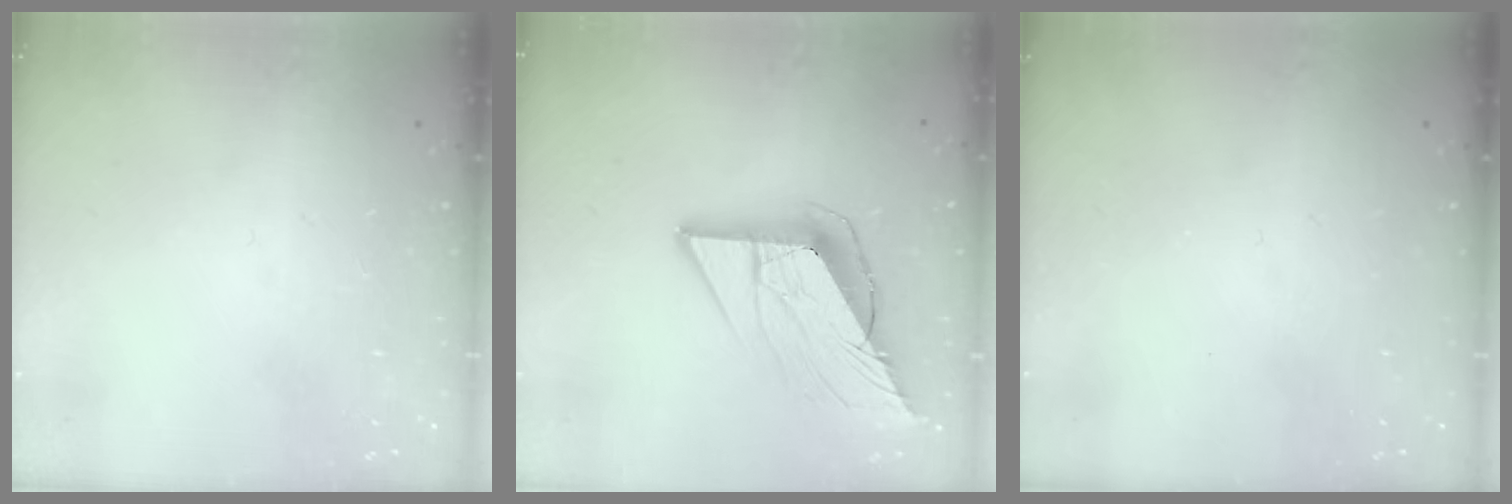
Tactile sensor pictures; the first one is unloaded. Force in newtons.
{"total": 14.7, "press": 14.6, "slide": 1.7}
{"total": 0.0}